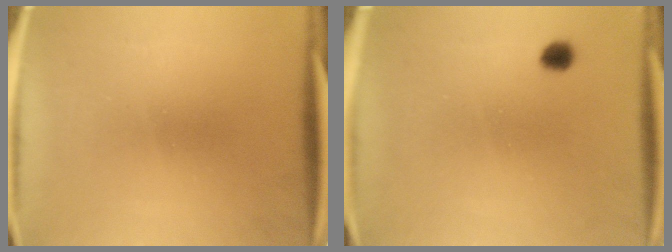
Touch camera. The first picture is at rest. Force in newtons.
{"total": 1.9}